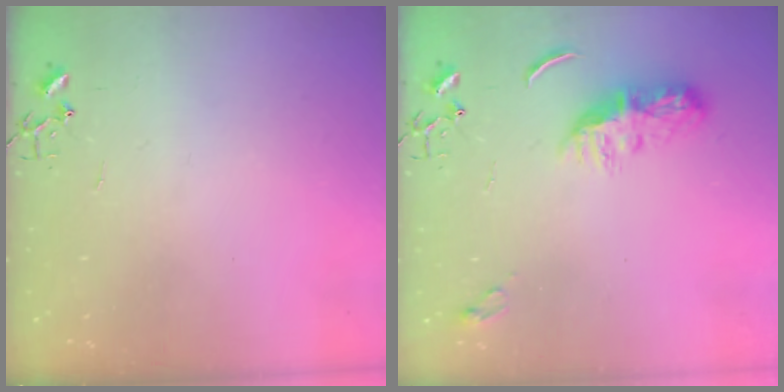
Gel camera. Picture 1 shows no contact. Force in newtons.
{"total": 8.2, "press": 8.2, "slide": 0.4}